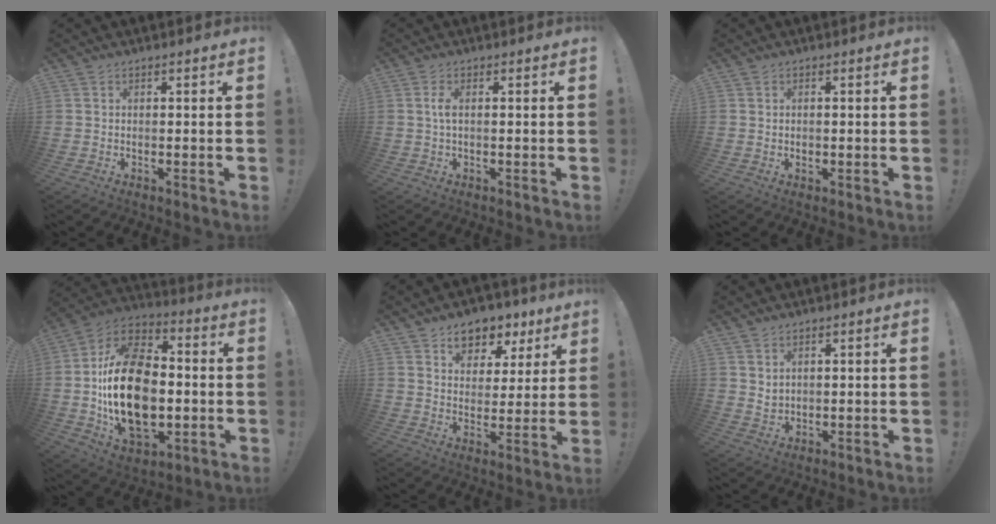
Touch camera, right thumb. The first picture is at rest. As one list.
[{"total": 2.5, "force": [0.2, 0.8, 2.4], "torque": [-0.039, 0.001, 0.000]}, {"total": 0.7, "force": [-0.1, 0.7, 0.2], "torque": [0.000, 0.000, -0.002]}, {"total": 26.5, "force": [-2.6, 17.3, 19.9], "torque": [-0.368, 0.018, -0.035]}, {"total": 8.7, "force": [6.0, 5.8, 2.5], "torque": [-0.033, -0.042, 0.112]}, {"total": 3.1, "force": [2.0, 2.0, 1.1], "torque": [-0.015, -0.010, 0.036]}]